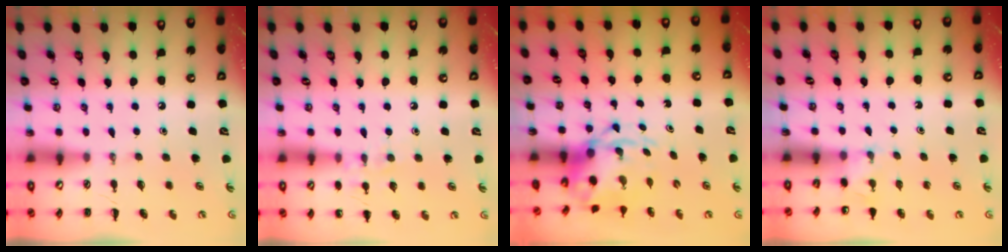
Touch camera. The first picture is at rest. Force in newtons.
{"total": 7.3, "press": 7.2, "slide": 1.5}
{"total": 4.5, "press": 4.4, "slide": 0.8}
{"total": 2.2, "press": 2.2, "slide": 0.6}